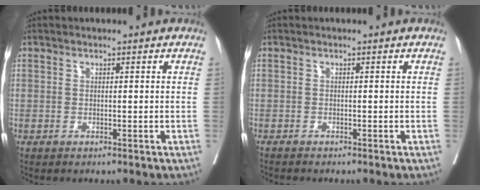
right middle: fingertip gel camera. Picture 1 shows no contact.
{"total": 0.7, "force": [-0.7, 0.0, 0.2], "torque": [-0.006, -0.002, -0.013]}